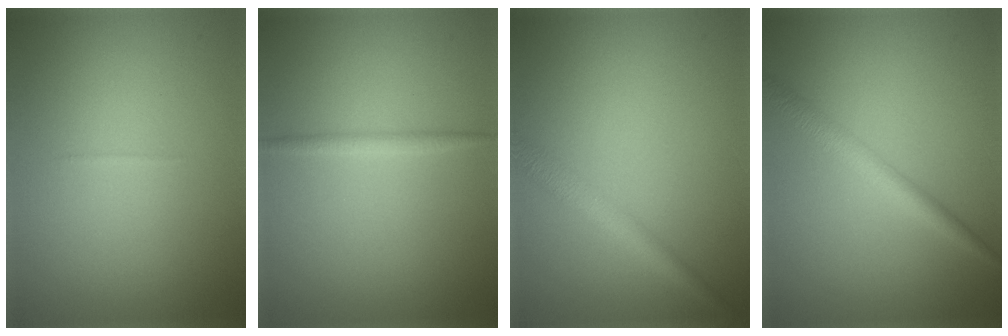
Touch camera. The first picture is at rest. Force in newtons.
{"total": 1.1, "press": 1.1, "slide": 0.0}
{"total": 2.8, "press": 2.8, "slide": 0.1}
{"total": 2.8, "press": 2.8, "slide": 0.1}